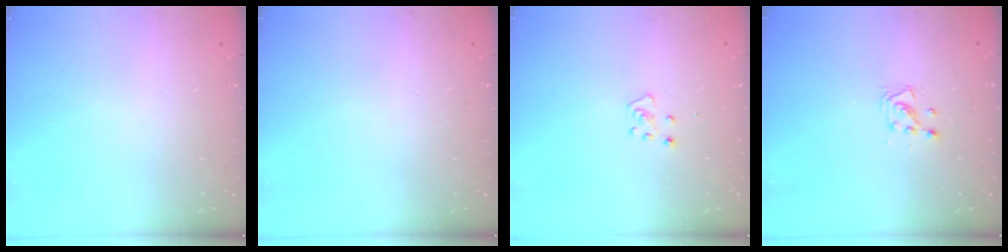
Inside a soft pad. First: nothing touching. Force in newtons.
{"total": 0.0}
{"total": 4.6, "press": 4.6, "slide": 0.5}
{"total": 3.0, "press": 3.0, "slide": 0.5}